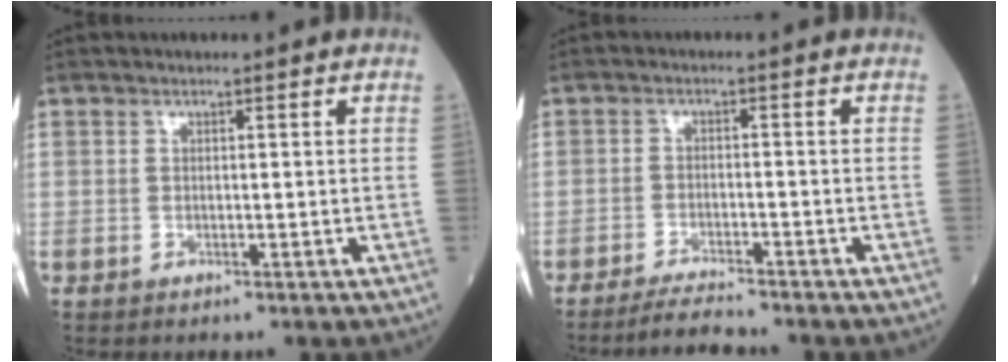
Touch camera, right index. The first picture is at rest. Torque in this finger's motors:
{"motor_torque": [-0.21, -0.15, 0.10, 0.03]}